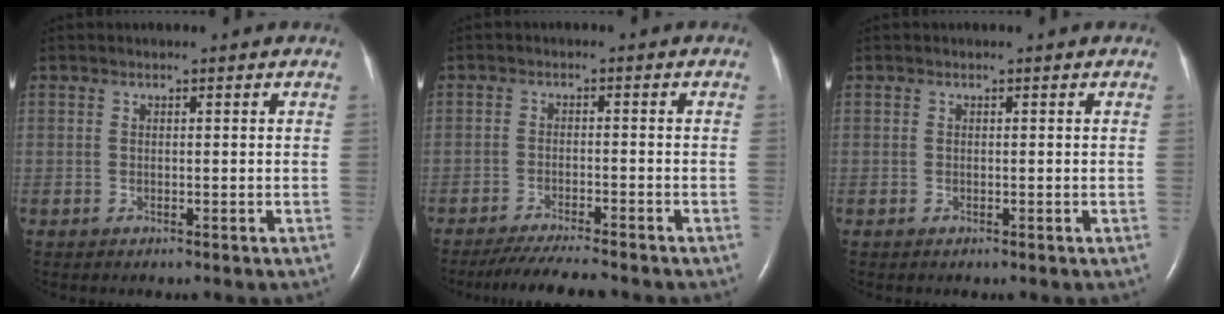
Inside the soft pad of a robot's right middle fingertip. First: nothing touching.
{"total": 7.7, "force": [-6.9, 0.0, 3.4], "torque": [-0.055, -0.024, -0.111]}
{"total": 0.0}